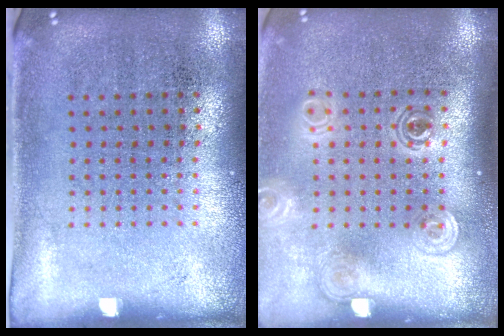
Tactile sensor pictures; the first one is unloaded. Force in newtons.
{"total": 1.9, "press": 1.4, "slide": 1.2}